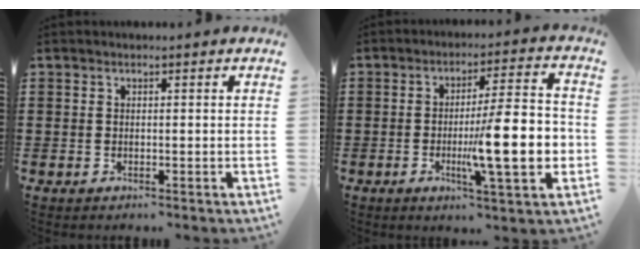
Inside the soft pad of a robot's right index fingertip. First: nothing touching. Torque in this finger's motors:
{"motor_torque": [2.03, 0.11, 0.84, 0.21]}